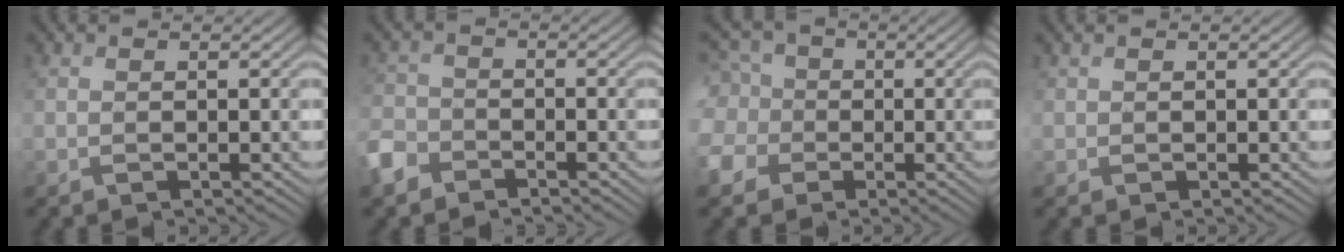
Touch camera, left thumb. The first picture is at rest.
{"total": 4.5, "force": [-3.1, 3.0, 1.4], "torque": [-0.043, -0.002, -0.076]}
{"total": 8.3, "force": [-1.1, 7.4, 3.6], "torque": [-0.132, -0.001, -0.034]}
{"total": 1.0, "force": [0.5, 0.9, 0.0], "torque": [-0.001, -0.001, 0.008]}